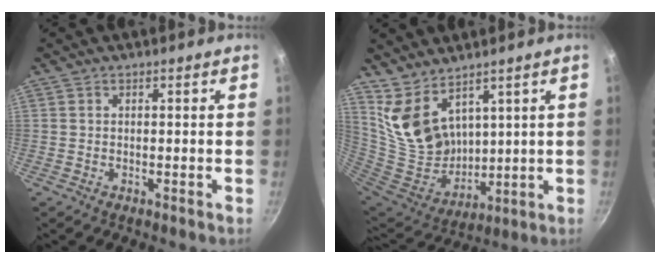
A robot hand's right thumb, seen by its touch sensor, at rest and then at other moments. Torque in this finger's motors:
{"motor_torque": [-1.40, 1.70, 0.42, 0.21, 0.09]}